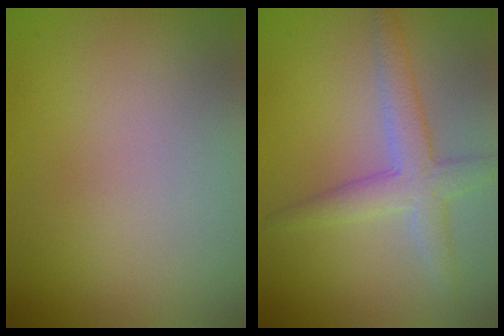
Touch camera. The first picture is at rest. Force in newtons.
{"total": 3.6, "press": 3.6, "slide": 0.1}